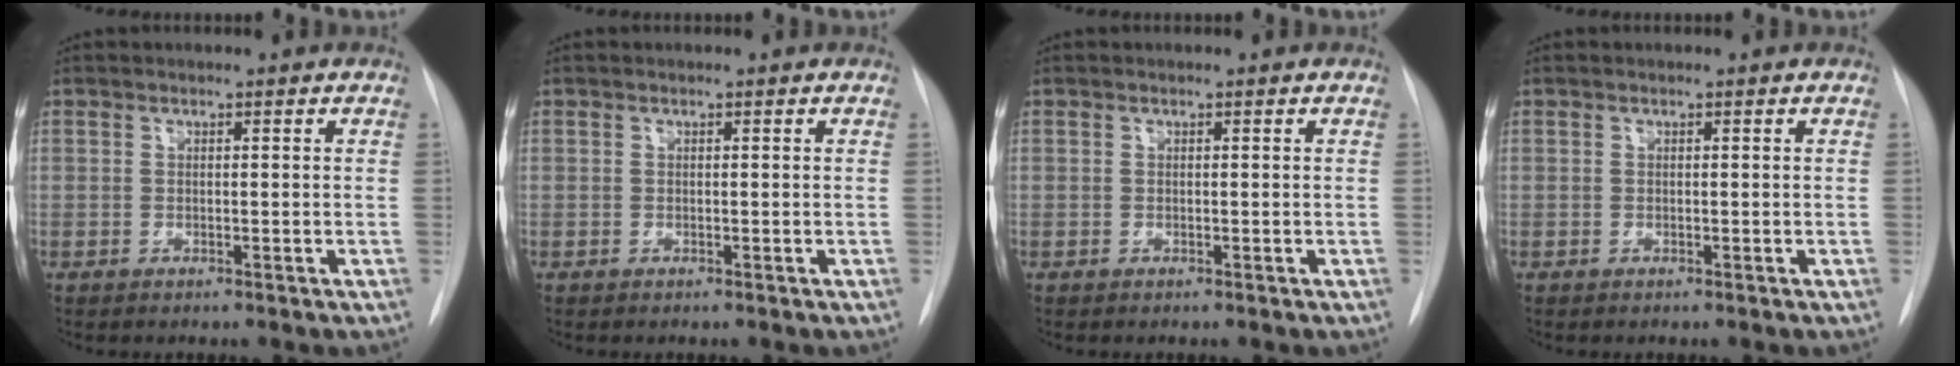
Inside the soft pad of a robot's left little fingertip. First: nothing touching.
{"total": 0.0}
{"total": 0.0}
{"total": 0.0}